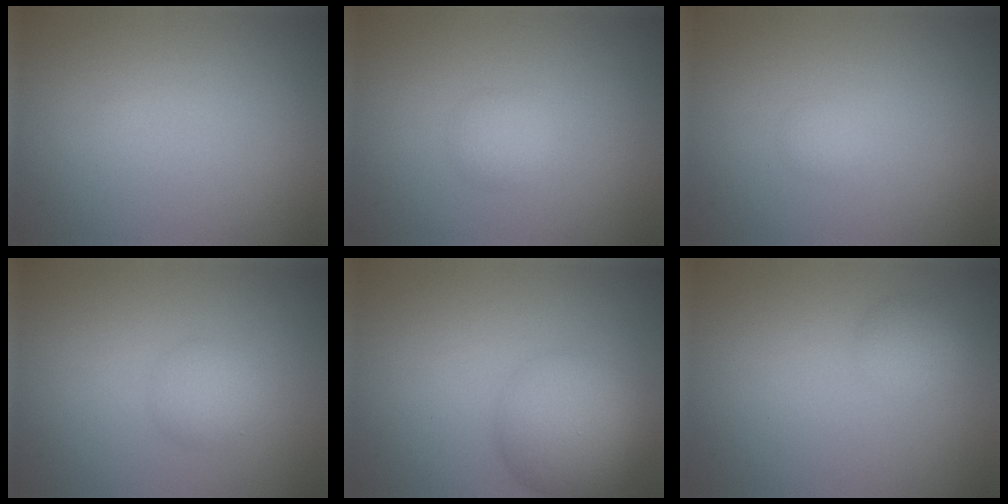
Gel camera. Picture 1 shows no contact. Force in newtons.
{"total": 1.5, "press": 1.5, "slide": 0.1}
{"total": 0.8, "press": 0.8, "slide": 0.1}
{"total": 2.1, "press": 2.1, "slide": 0.0}
{"total": 6.2, "press": 6.2, "slide": 0.3}
{"total": 1.9, "press": 1.8, "slide": 0.1}